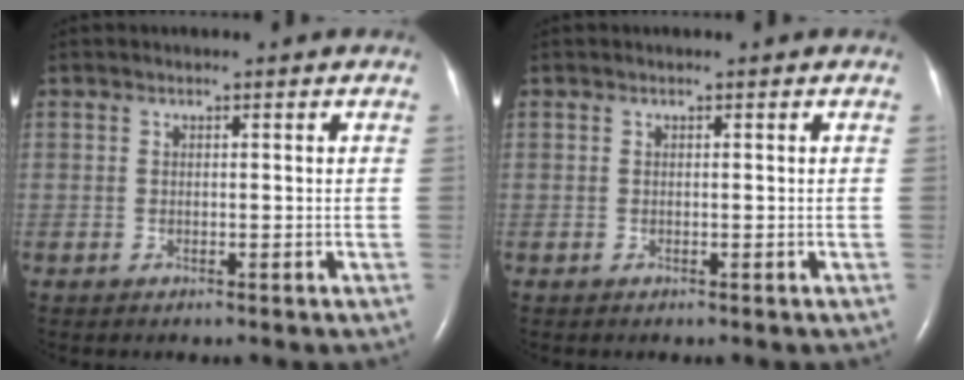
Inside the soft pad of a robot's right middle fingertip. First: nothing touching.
{"total": 0.0}